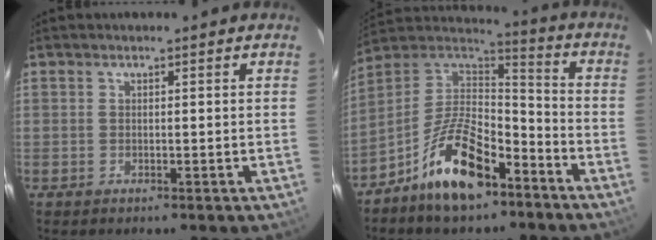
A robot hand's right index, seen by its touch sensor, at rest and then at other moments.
{"total": 16.5, "force": [-9.7, 7.3, 11.2], "torque": [-0.217, 0.012, -0.171]}